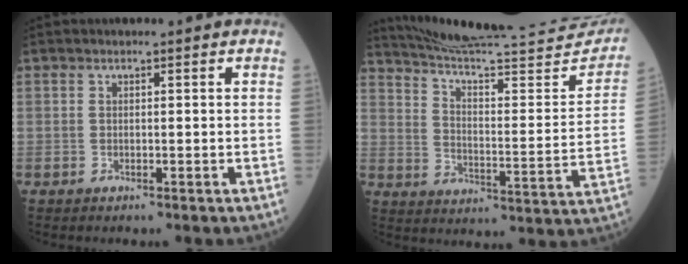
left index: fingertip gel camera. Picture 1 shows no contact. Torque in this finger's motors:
{"motor_torque": [0.61, -1.15, -0.04, 0.02]}